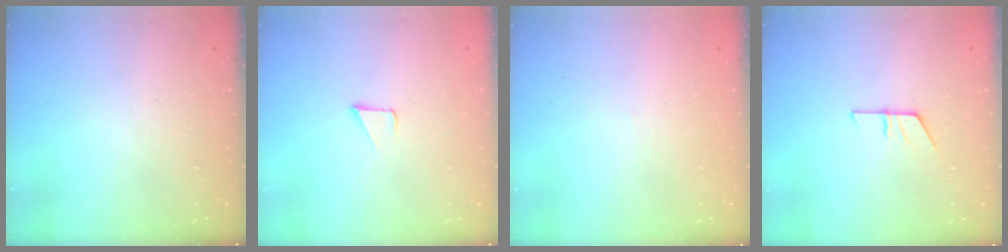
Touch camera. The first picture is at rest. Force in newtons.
{"total": 1.5, "press": 1.5, "slide": 0.1}
{"total": 1.5, "press": 1.5, "slide": 0.1}
{"total": 5.1, "press": 5.1, "slide": 0.4}